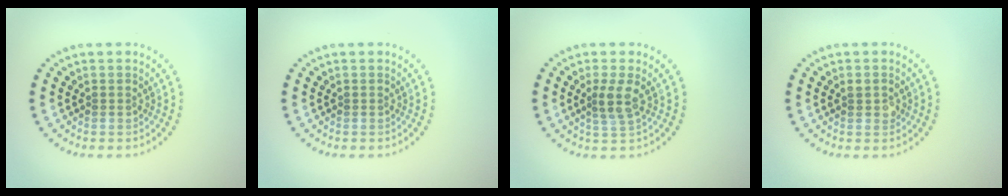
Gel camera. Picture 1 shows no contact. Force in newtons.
{"total": 0.0}
{"total": 2.2, "press": 1.7, "slide": 1.3}
{"total": 1.6, "press": 1.5, "slide": 0.3}